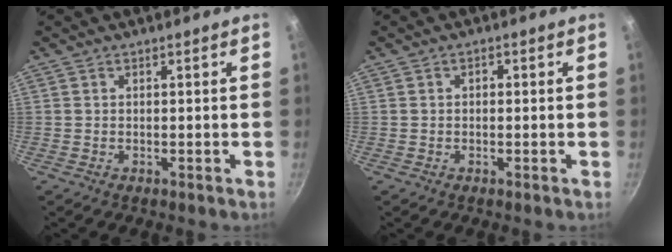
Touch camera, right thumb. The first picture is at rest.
{"total": 1.1, "force": [0.1, 0.8, 0.8], "torque": [-0.011, 0.007, 0.000]}